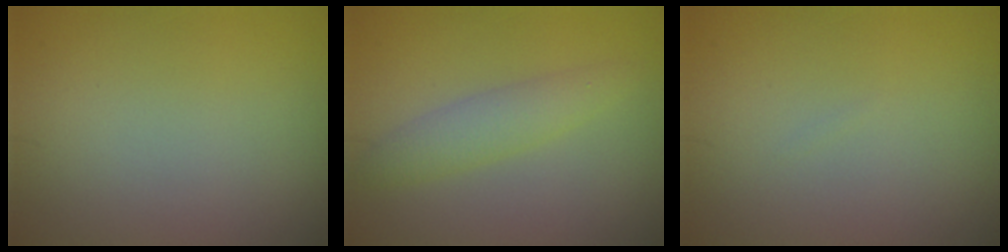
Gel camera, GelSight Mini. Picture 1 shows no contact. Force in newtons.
{"total": 2.5, "press": 2.5, "slide": 0.1}
{"total": 0.0}